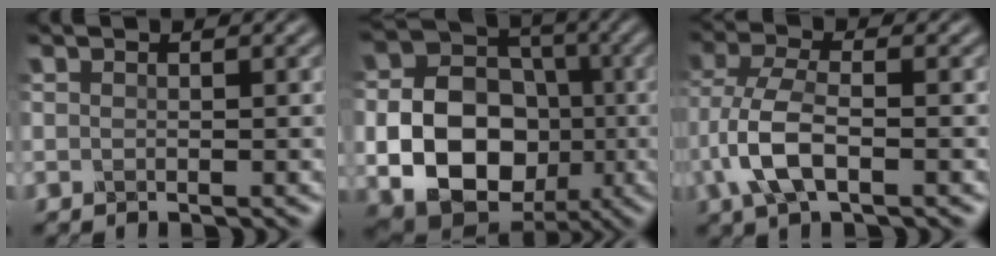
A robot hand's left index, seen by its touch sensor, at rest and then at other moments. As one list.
[{"total": 11.6, "force": [-2.4, 9.1, 6.9], "torque": [-0.121, -0.017, -0.046]}, {"total": 5.1, "force": [-1.5, 2.5, 4.2], "torque": [-0.109, 0.007, -0.034]}]